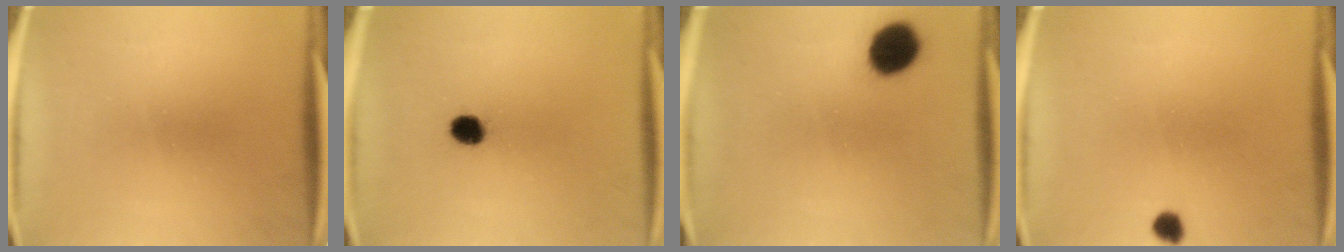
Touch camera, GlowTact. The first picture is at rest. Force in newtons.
{"total": 4.2}
{"total": 9.0}
{"total": 2.0}